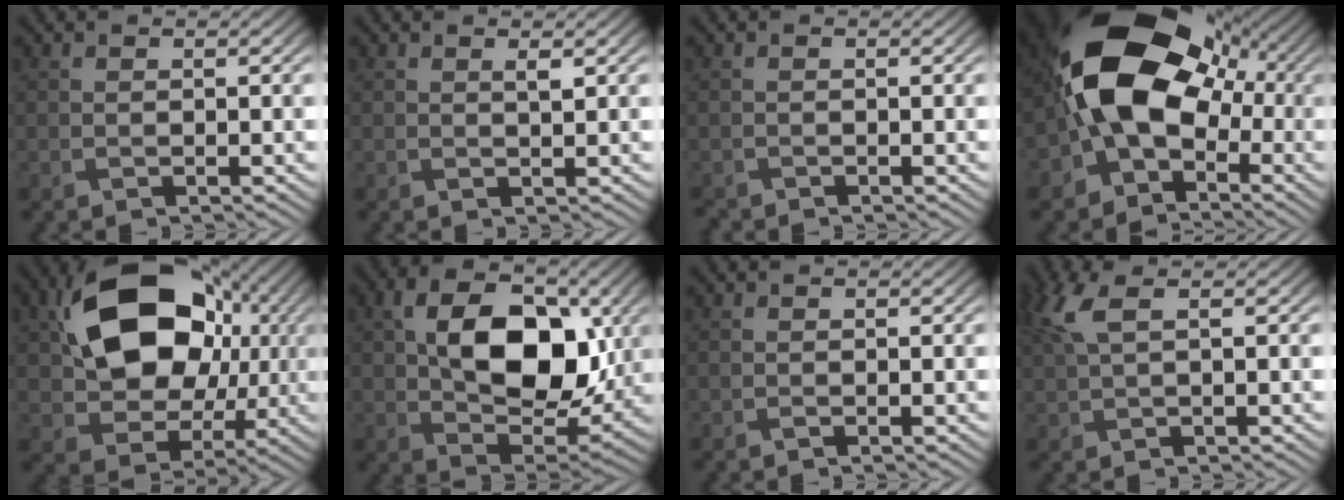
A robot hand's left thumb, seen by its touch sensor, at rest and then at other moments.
{"total": 0.8, "force": [0.6, 0.1, 0.6], "torque": [-0.014, -0.001, 0.009]}
{"total": 0.7, "force": [-0.7, 0.0, -0.1], "torque": [0.002, -0.003, -0.016]}
{"total": 15.5, "force": [-1.0, 10.8, 11.1], "torque": [-0.194, 0.000, -0.036]}
{"total": 16.6, "force": [3.4, 11.9, 11.0], "torque": [-0.205, 0.007, 0.058]}
{"total": 13.0, "force": [1.9, 8.1, 10.0], "torque": [-0.173, -0.001, 0.035]}
{"total": 0.0}
{"total": 4.3, "force": [1.6, 1.3, 3.8], "torque": [-0.095, 0.016, 0.031]}